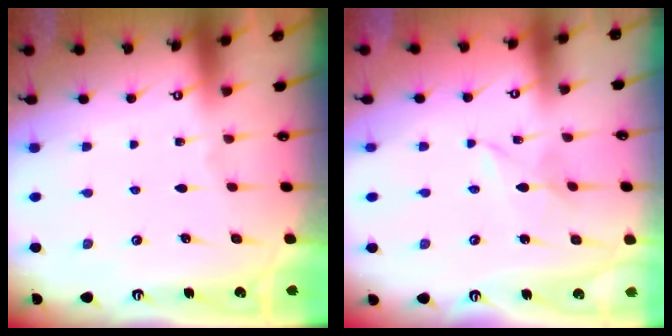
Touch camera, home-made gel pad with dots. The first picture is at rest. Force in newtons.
{"total": 1.7, "press": 1.6, "slide": 0.2}